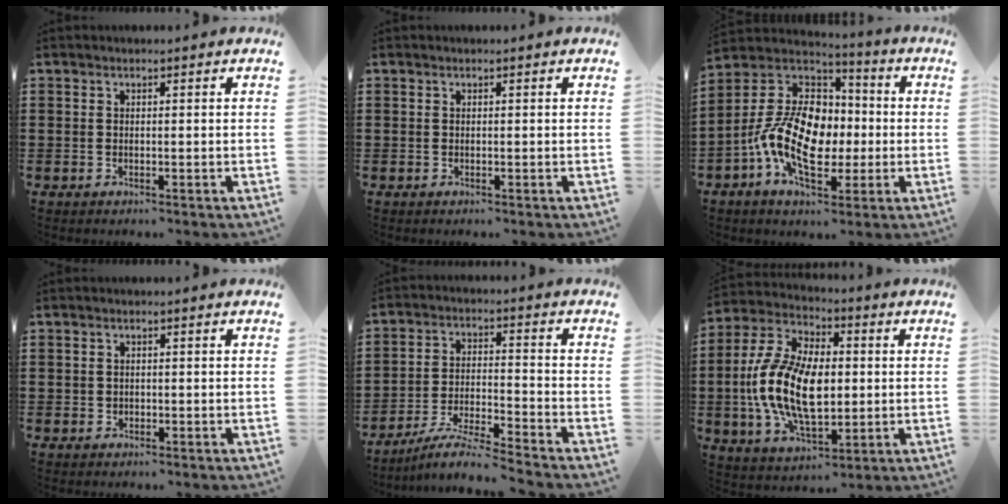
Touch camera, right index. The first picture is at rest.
{"total": 0.0}
{"total": 14.8, "force": [-2.7, 9.5, 11.1], "torque": [-0.261, 0.011, -0.050]}
{"total": 0.7, "force": [0.1, 0.7, 0.1], "torque": [-0.004, 0.004, 0.001]}
{"total": 6.4, "force": [-6.0, -0.5, 2.2], "torque": [-0.054, -0.011, -0.120]}
{"total": 15.1, "force": [-1.1, 8.7, 12.3], "torque": [-0.281, 0.000, -0.021]}